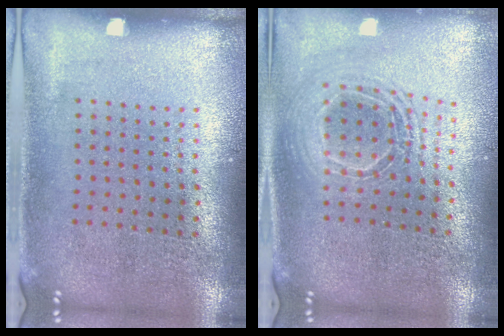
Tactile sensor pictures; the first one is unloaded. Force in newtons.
{"total": 1.9, "press": 1.6, "slide": 1.0}